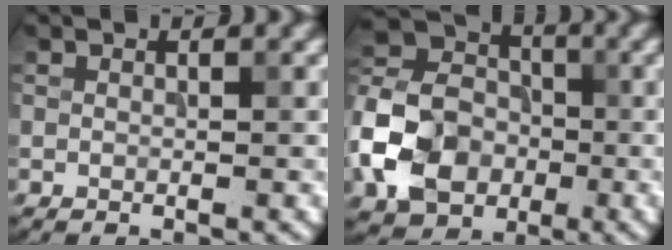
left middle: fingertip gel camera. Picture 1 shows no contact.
{"total": 8.9, "force": [-3.0, 7.0, 4.7], "torque": [-0.107, 0.004, -0.076]}